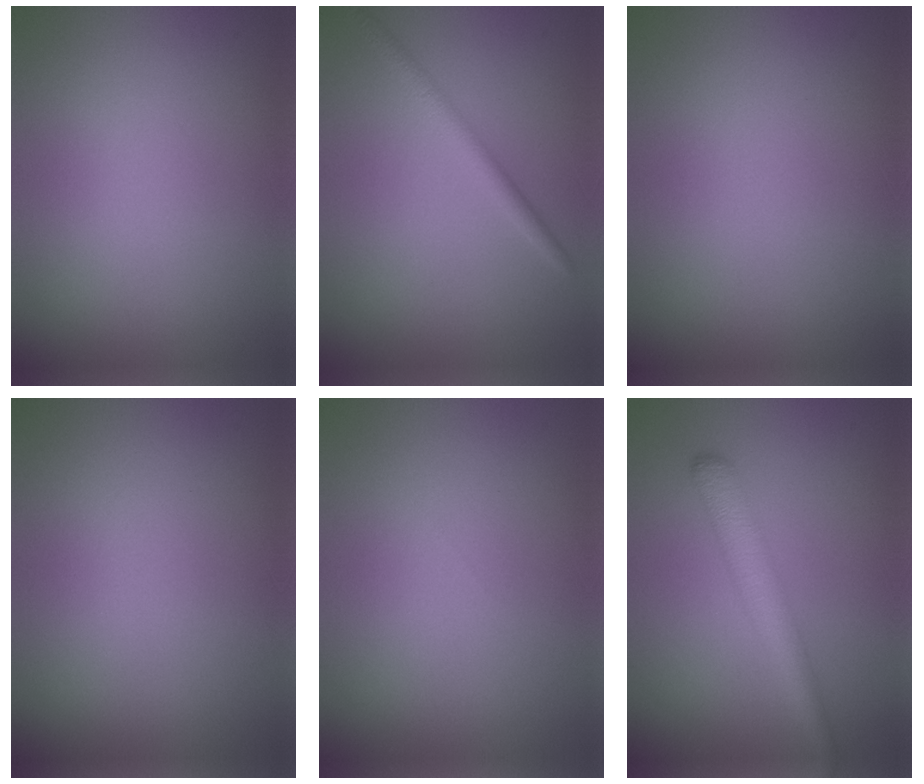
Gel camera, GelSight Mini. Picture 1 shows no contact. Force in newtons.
{"total": 2.0, "press": 1.9, "slide": 0.1}
{"total": 0.0}
{"total": 0.0}
{"total": 0.0}
{"total": 3.7, "press": 3.7, "slide": 0.1}